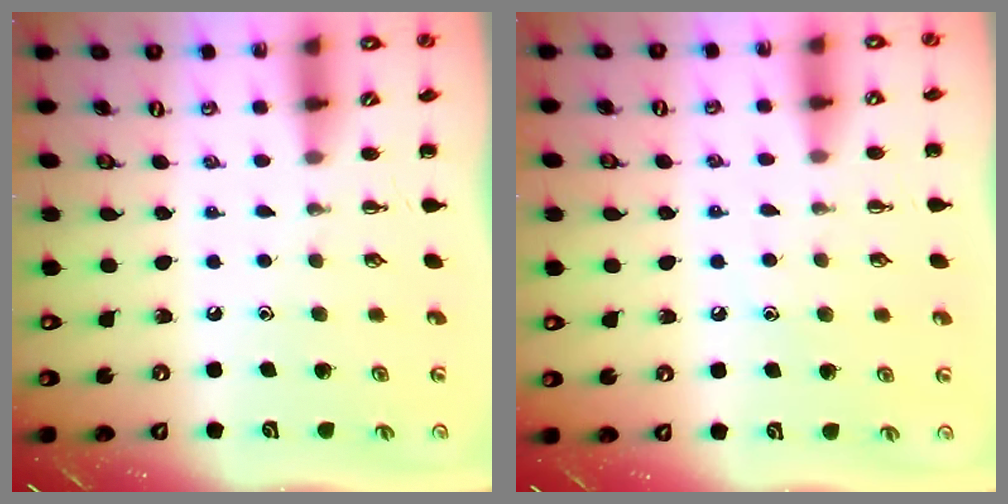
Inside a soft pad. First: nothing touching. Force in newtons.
{"total": 6.5, "press": 6.4, "slide": 1.2}